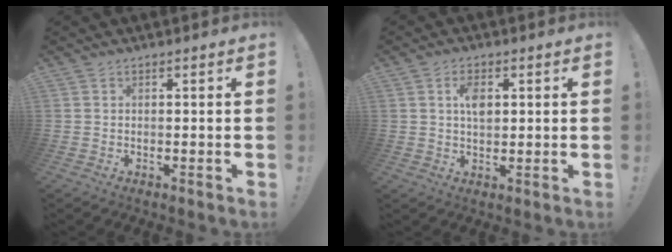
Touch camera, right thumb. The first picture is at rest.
{"total": 5.4, "force": [1.3, 3.3, 4.1], "torque": [-0.060, 0.000, 0.019]}